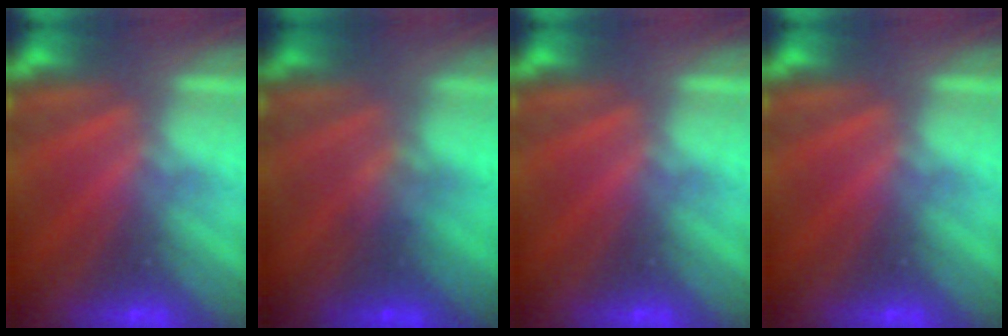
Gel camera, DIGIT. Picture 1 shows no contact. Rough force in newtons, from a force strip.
{"total": 1.2}
{"total": 0.0}
{"total": 0.0}